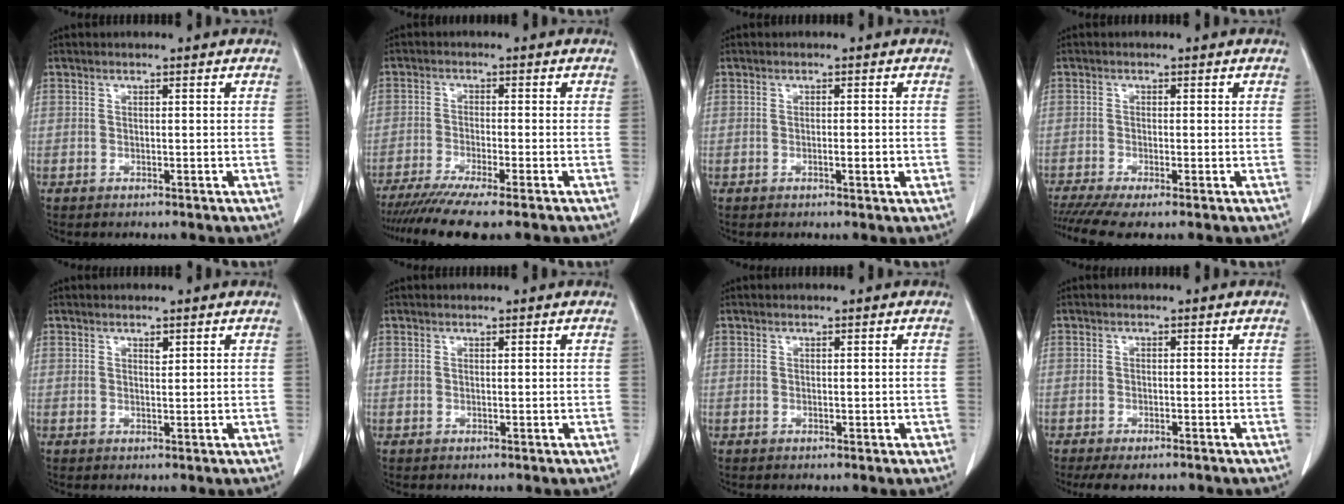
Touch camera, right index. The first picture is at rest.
{"total": 9.9, "force": [-8.0, -0.5, 5.8], "torque": [-0.082, -0.022, -0.127]}
{"total": 1.7, "force": [-0.4, 0.2, 1.6], "torque": [-0.026, -0.002, -0.007]}
{"total": 4.9, "force": [-3.3, 0.5, 3.5], "torque": [-0.064, -0.009, -0.062]}
{"total": 0.8, "force": [0.5, 0.3, 0.5], "torque": [-0.008, -0.005, 0.009]}
{"total": 0.0}
{"total": 0.9, "force": [-0.1, 0.5, 0.8], "torque": [-0.011, 0.001, 0.001]}
{"total": 4.5, "force": [-3.8, 1.3, 2.2], "torque": [-0.029, -0.008, -0.055]}